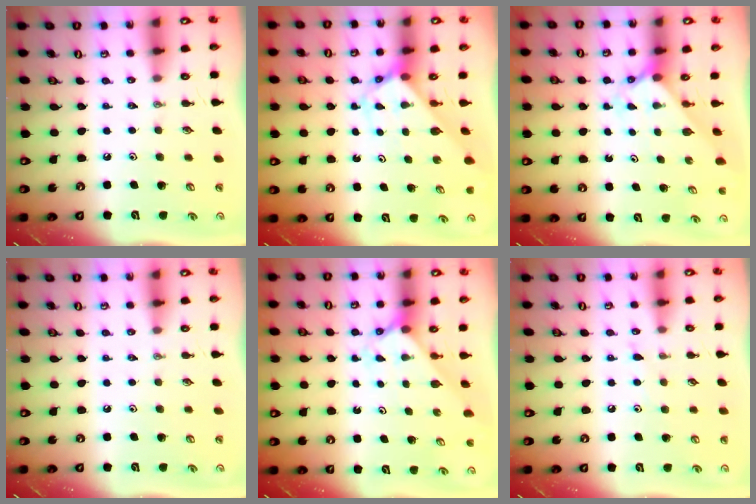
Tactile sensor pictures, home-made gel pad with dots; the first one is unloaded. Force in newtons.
{"total": 2.8, "press": 2.8, "slide": 0.1}
{"total": 2.0, "press": 2.0, "slide": 0.2}
{"total": 0.0}
{"total": 2.1, "press": 2.1, "slide": 0.3}
{"total": 5.3, "press": 5.2, "slide": 0.6}